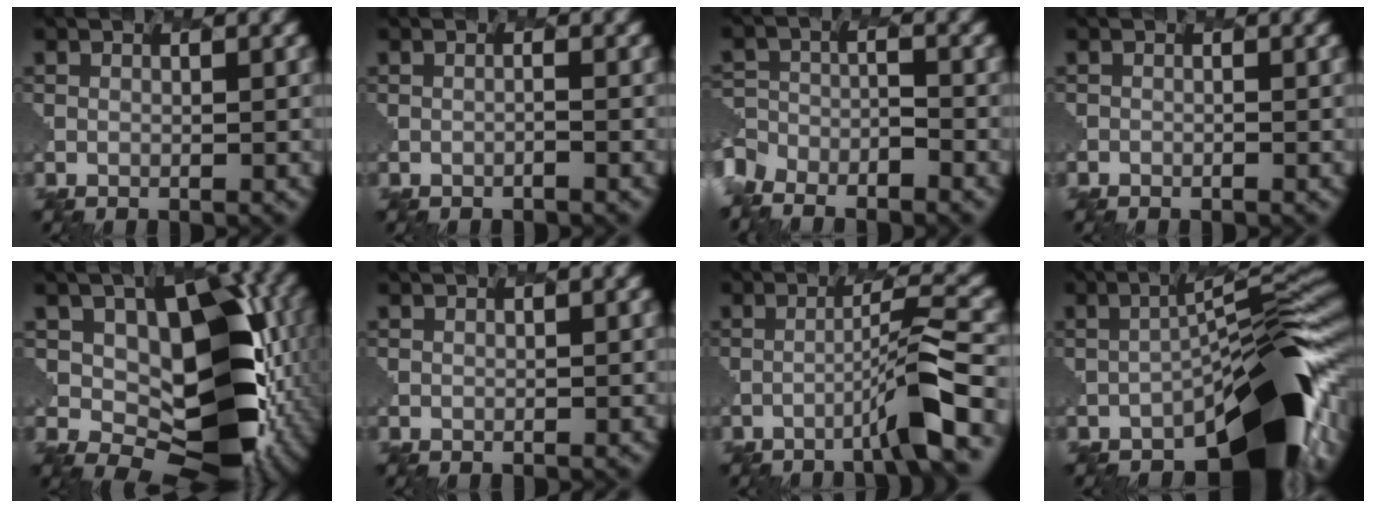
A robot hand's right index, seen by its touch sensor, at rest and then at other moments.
{"total": 1.1, "force": [-0.6, -0.4, -0.8], "torque": [-0.003, -0.008, -0.010]}
{"total": 7.9, "force": [-7.1, 3.4, 0.4], "torque": [-0.036, -0.011, -0.112]}
{"total": 1.7, "force": [-1.5, 0.2, -0.8], "torque": [-0.001, -0.009, -0.016]}
{"total": 12.3, "force": [0.7, 8.7, 8.7], "torque": [-0.162, -0.011, -0.002]}
{"total": 2.3, "force": [0.5, 1.3, 1.8], "torque": [-0.011, 0.017, -0.003]}
{"total": 3.6, "force": [-2.4, -1.1, 2.4], "torque": [-0.071, 0.018, -0.065]}
{"total": 9.9, "force": [-5.5, 3.0, 7.7], "torque": [-0.103, 0.012, -0.113]}